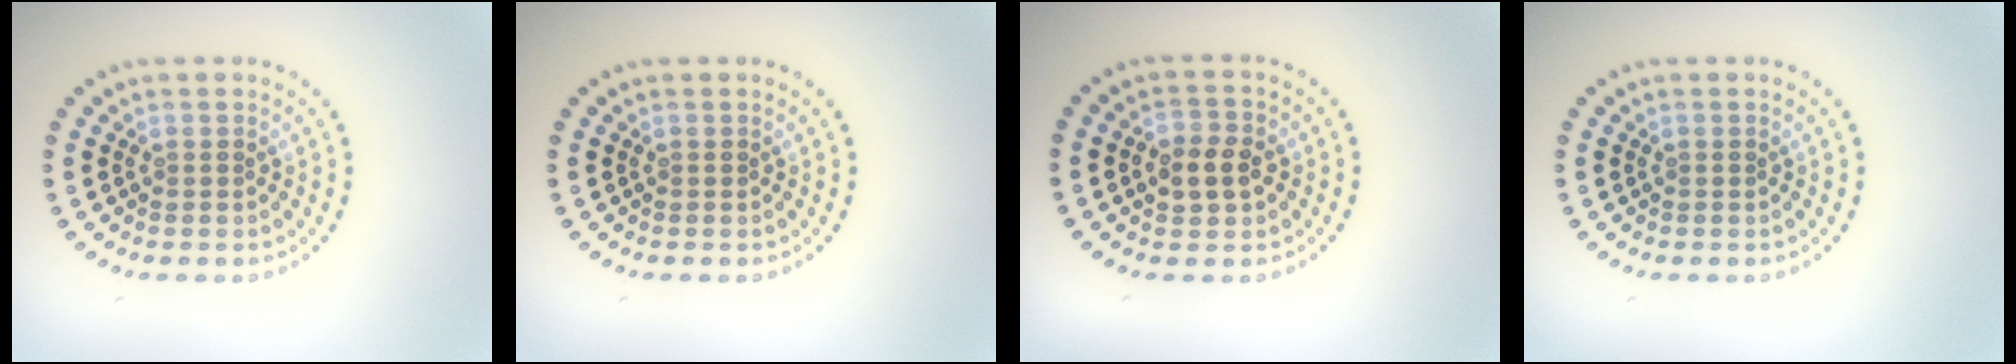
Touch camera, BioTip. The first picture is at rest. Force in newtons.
{"total": 0.0}
{"total": 2.9, "press": 2.8, "slide": 0.2}
{"total": 0.0}